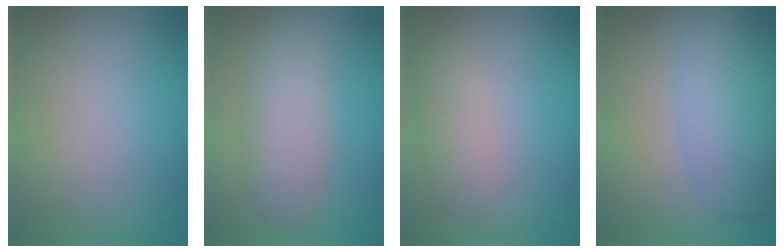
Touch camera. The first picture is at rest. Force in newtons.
{"total": 3.5, "press": 3.5, "slide": 0.3}
{"total": 2.1, "press": 2.0, "slide": 0.1}
{"total": 4.9, "press": 4.9, "slide": 0.1}